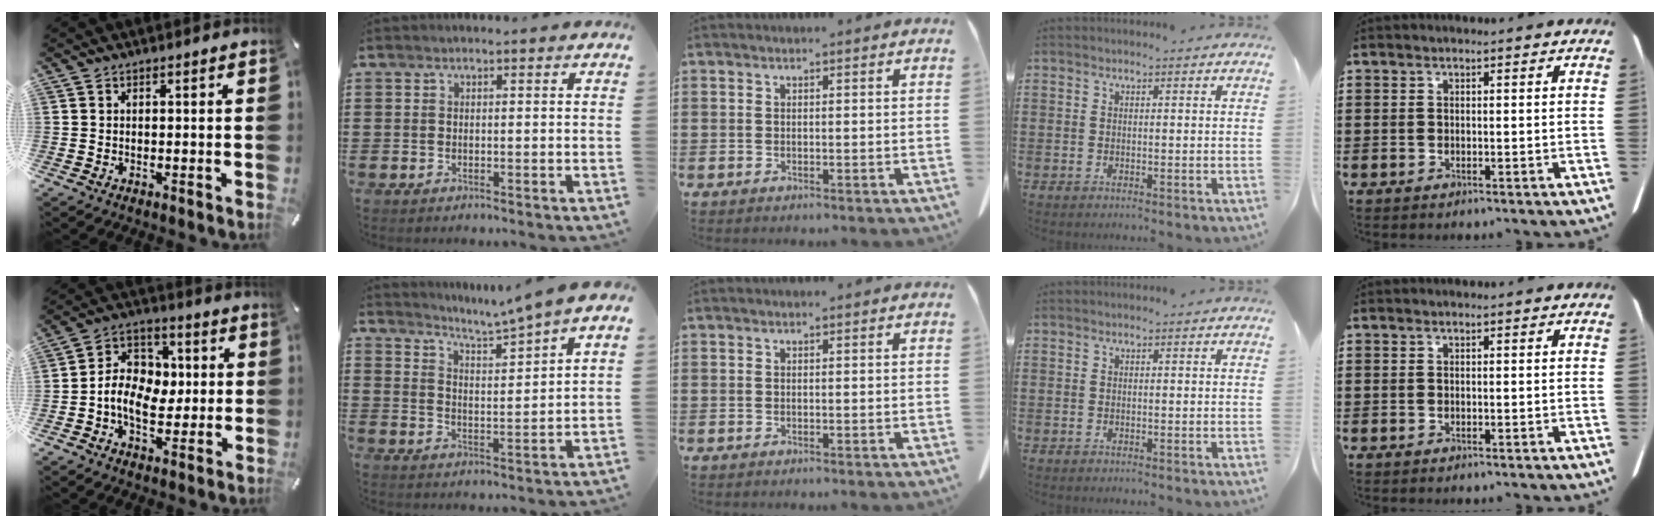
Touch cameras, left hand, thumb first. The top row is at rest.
{"thumb": {"total": 10.3, "force": [-1.7, 8.0, 6.2], "torque": [-0.126, 0.024, -0.028]}, "index": {"total": 4.3, "force": [3.9, -0.9, 1.6], "torque": [-0.050, -0.030, 0.059]}}